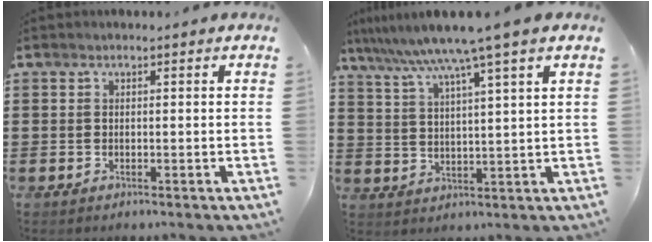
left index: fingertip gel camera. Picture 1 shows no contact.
{"total": 7.4, "force": [5.7, -1.2, 4.6], "torque": [-0.108, -0.031, 0.091]}